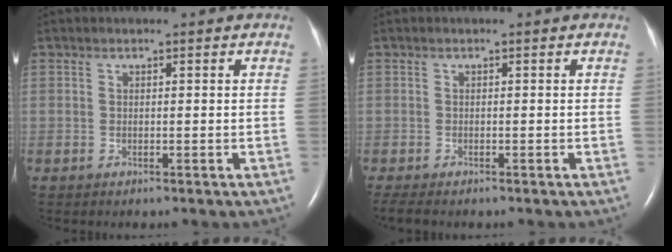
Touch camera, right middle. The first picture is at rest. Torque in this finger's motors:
{"motor_torque": [-0.11, -0.04, 0.07, 0.03]}